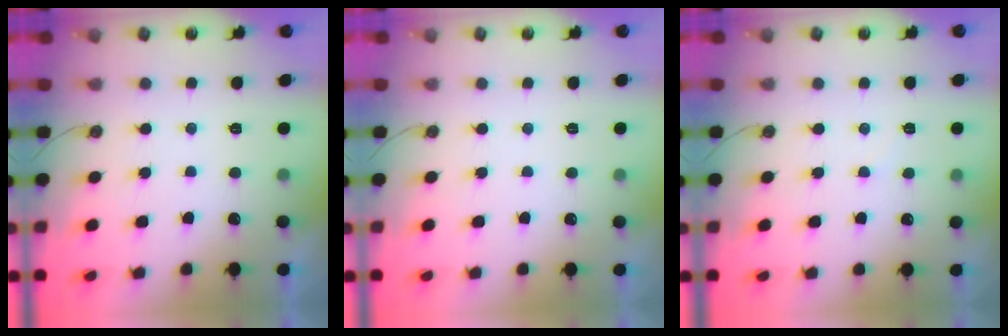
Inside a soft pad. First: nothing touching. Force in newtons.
{"total": 2.3, "press": 2.3, "slide": 0.4}
{"total": 3.8, "press": 3.8, "slide": 0.6}